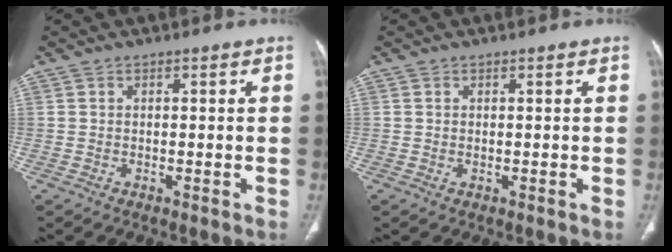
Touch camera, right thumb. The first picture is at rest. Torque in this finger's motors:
{"motor_torque": [2.28, 2.11, -0.17, -0.34, -0.07]}